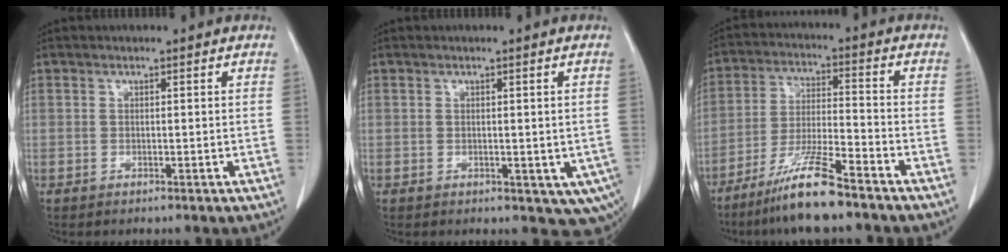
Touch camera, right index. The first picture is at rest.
{"total": 6.5, "force": [-1.5, 3.8, 5.0], "torque": [-0.042, -0.007, -0.012]}
{"total": 10.5, "force": [-7.9, 0.3, 7.0], "torque": [-0.138, -0.028, -0.149]}